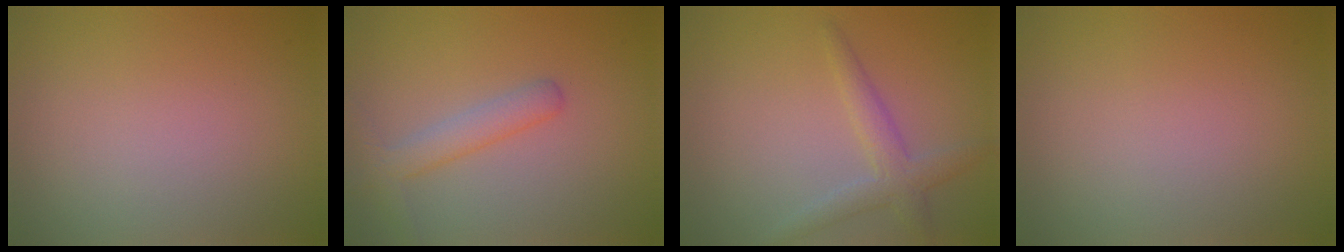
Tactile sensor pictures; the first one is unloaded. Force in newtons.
{"total": 2.6, "press": 2.6, "slide": 0.1}
{"total": 2.6, "press": 2.6, "slide": 0.1}
{"total": 0.0}